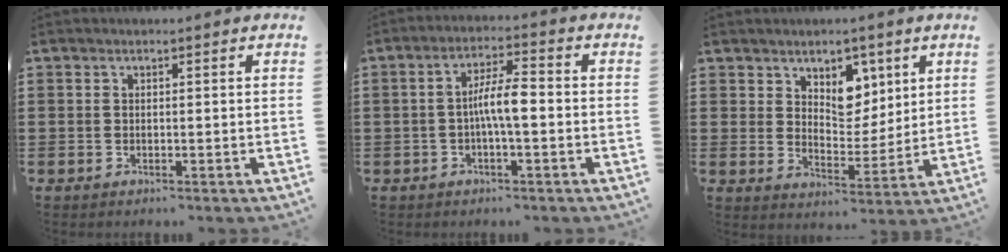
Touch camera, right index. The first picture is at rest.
{"total": 5.8, "force": [-0.8, 1.2, 5.6], "torque": [-0.115, 0.003, -0.022]}
{"total": 6.1, "force": [4.1, 4.3, 1.6], "torque": [-0.033, -0.014, 0.070]}